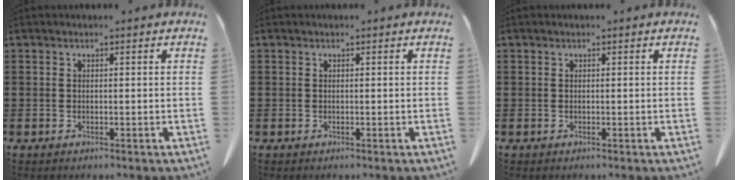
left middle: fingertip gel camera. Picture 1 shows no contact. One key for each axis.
{"total": 0.0}
{"total": 0.0}